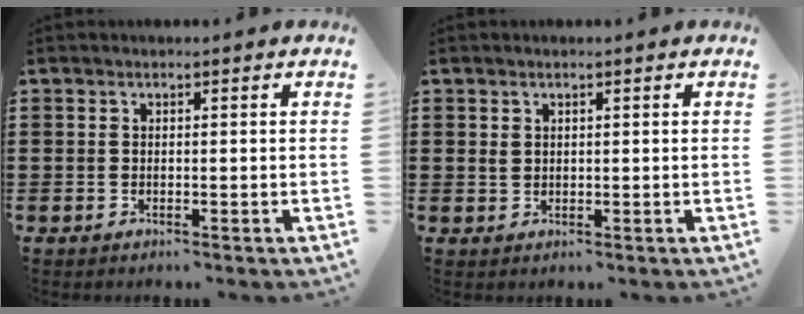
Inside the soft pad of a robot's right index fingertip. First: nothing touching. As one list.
[{"total": 1.2, "force": [0.6, 0.9, 0.5], "torque": [-0.012, 0.004, 0.012]}]